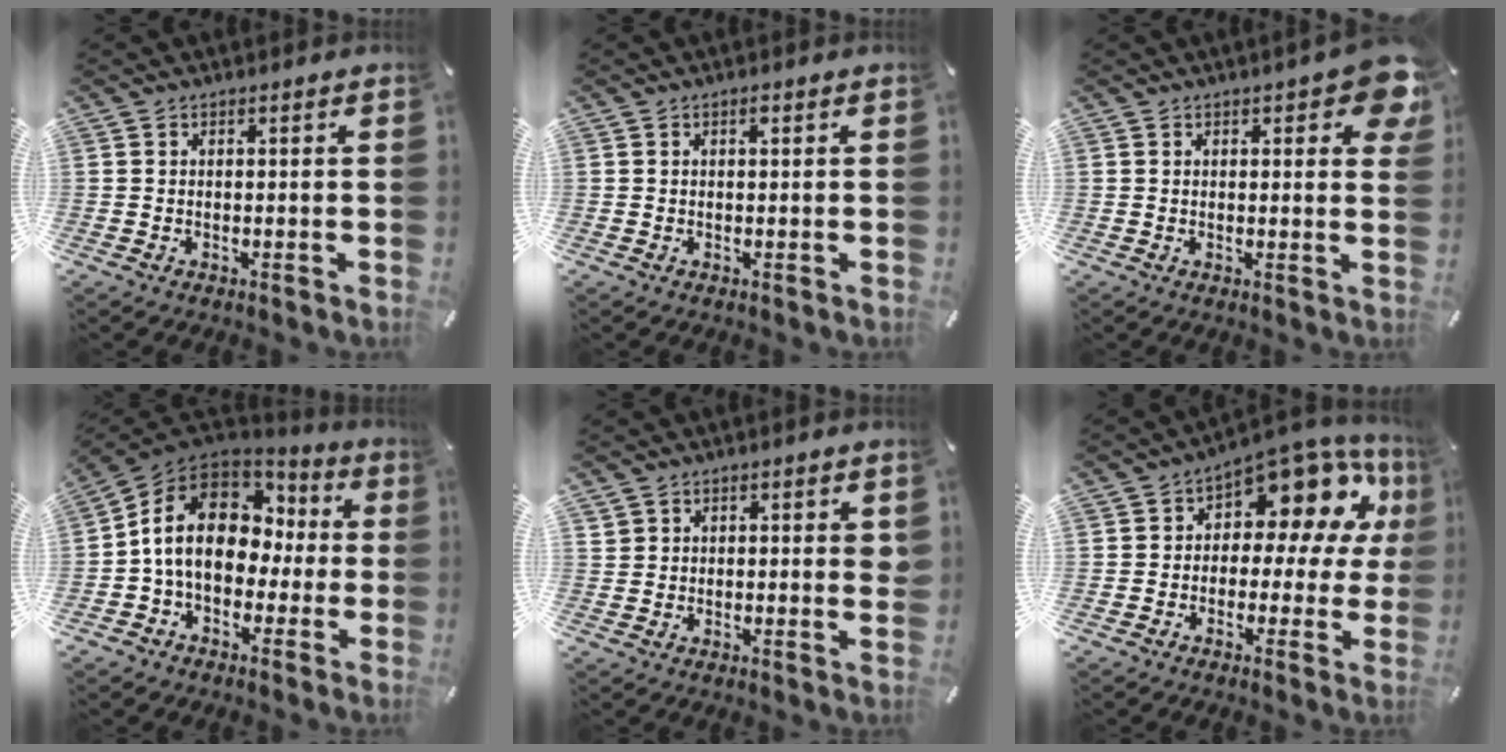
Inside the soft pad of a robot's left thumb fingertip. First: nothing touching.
{"total": 0.9, "force": [0.3, 0.4, 0.7], "torque": [-0.015, 0.003, 0.005]}
{"total": 7.7, "force": [3.9, 3.0, 5.9], "torque": [-0.070, -0.018, 0.062]}
{"total": 15.3, "force": [1.1, 11.8, 9.7], "torque": [-0.191, 0.008, 0.020]}
{"total": 2.6, "force": [1.6, 1.7, 1.1], "torque": [-0.017, 0.001, 0.029]}
{"total": 11.9, "force": [6.4, 6.8, 7.4], "torque": [-0.102, -0.061, 0.109]}